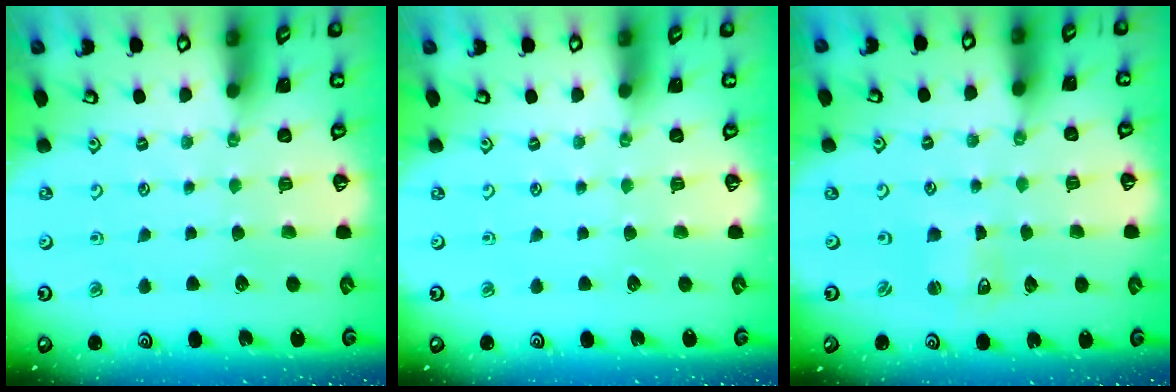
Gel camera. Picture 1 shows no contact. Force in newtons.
{"total": 0.0}
{"total": 1.5, "press": 1.5, "slide": 0.3}